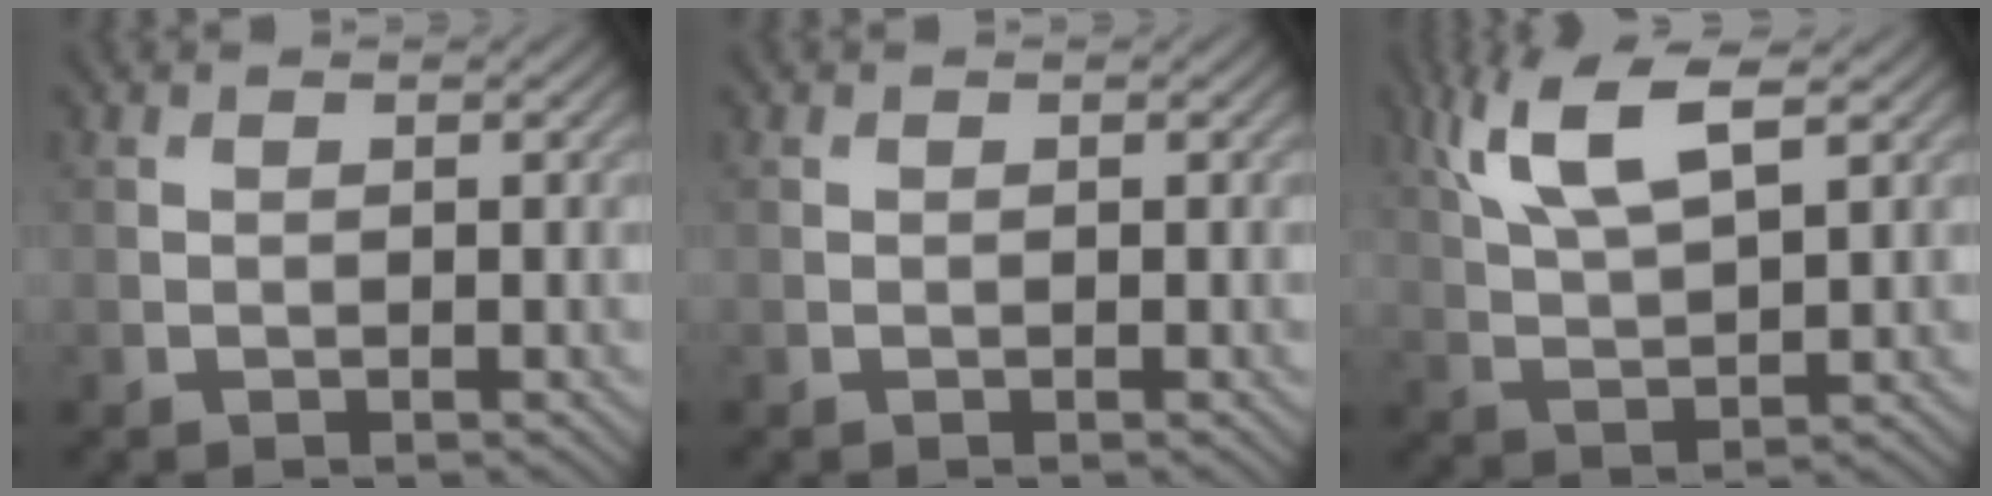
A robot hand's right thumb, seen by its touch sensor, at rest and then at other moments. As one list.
[{"total": 0.0}, {"total": 8.9, "force": [4.6, 2.8, 7.2], "torque": [-0.158, 0.016, 0.094]}]